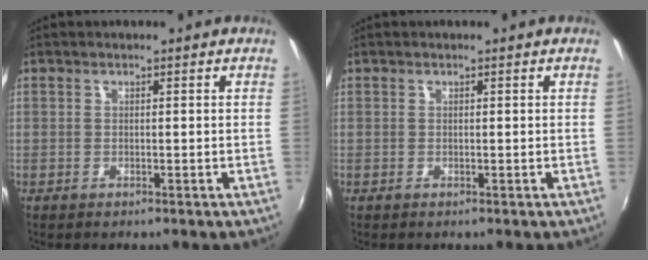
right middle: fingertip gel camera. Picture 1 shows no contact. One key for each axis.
{"total": 0.0}